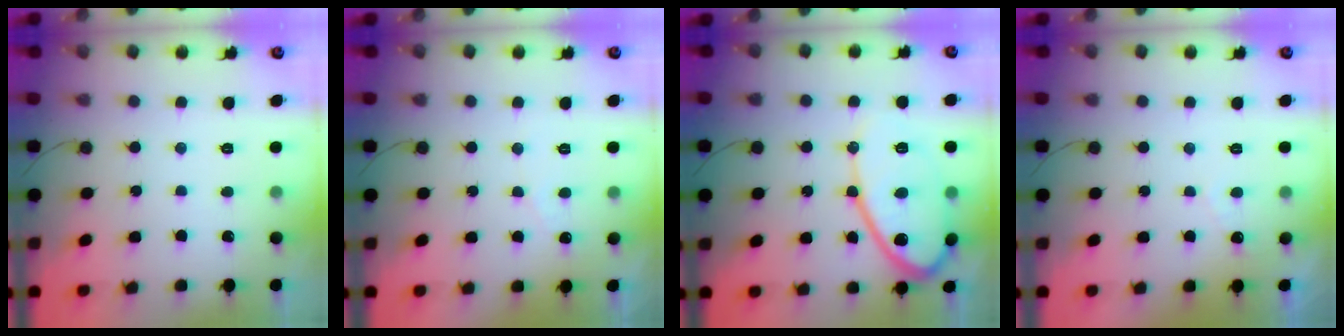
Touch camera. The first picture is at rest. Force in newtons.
{"total": 2.4, "press": 2.4, "slide": 0.2}
{"total": 13.8, "press": 13.8, "slide": 1.1}
{"total": 2.5, "press": 2.5, "slide": 0.1}